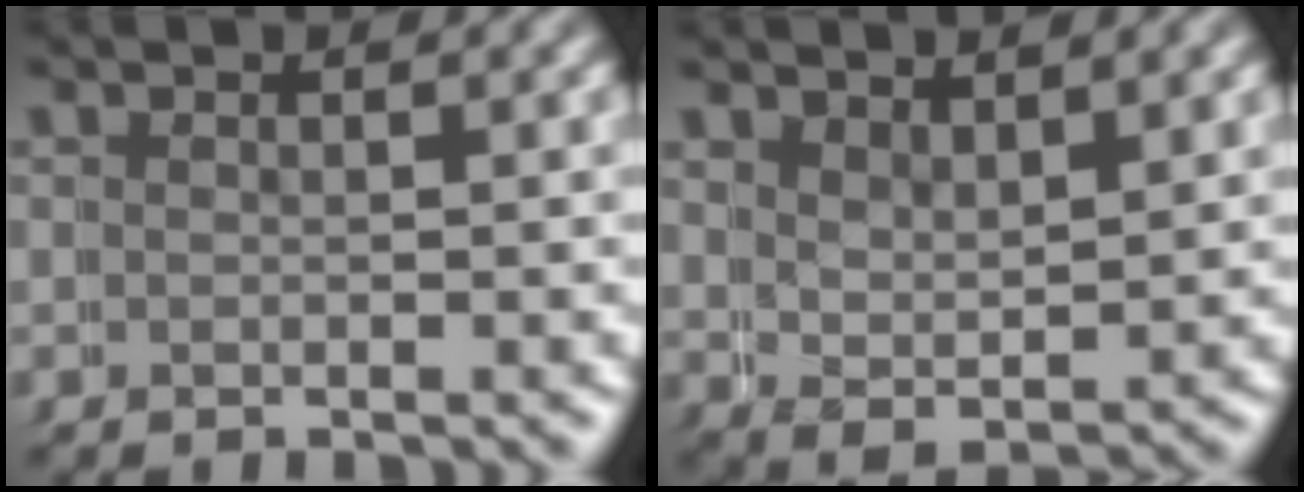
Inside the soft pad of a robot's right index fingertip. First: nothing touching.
{"total": 2.9, "force": [2.4, 1.2, 0.9], "torque": [-0.025, -0.010, 0.046]}